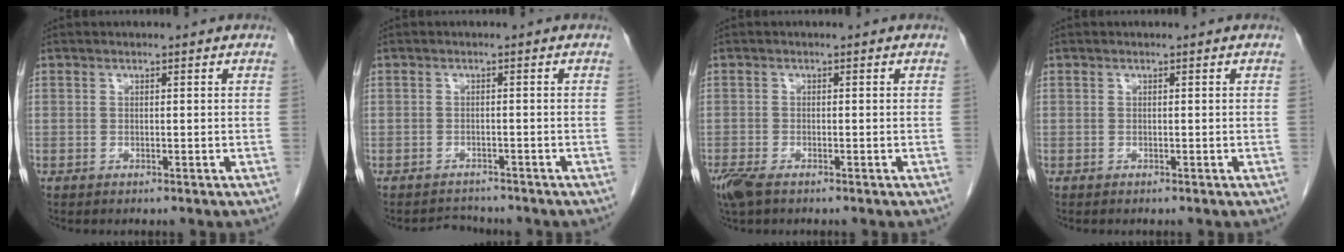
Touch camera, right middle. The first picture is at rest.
{"total": 2.5, "force": [-2.3, 0.6, -0.5], "torque": [0.001, -0.009, -0.037]}
{"total": 3.7, "force": [-2.6, 1.2, 2.4], "torque": [-0.058, -0.012, -0.045]}
{"total": 0.0}